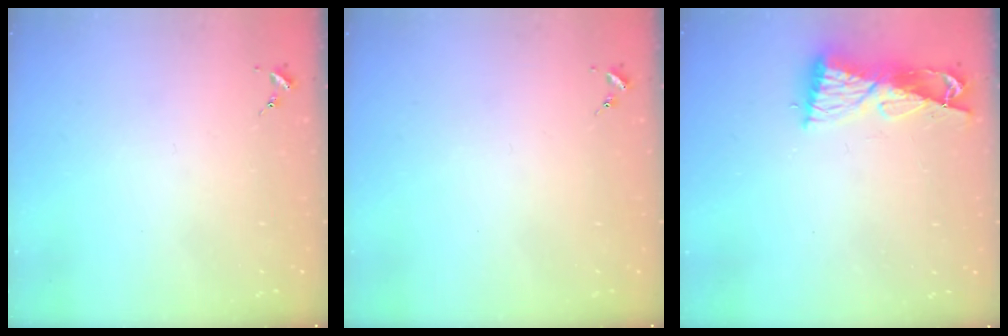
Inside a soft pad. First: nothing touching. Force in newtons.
{"total": 0.0}
{"total": 9.3, "press": 9.2, "slide": 1.0}